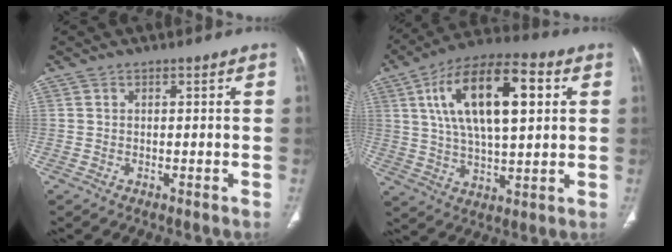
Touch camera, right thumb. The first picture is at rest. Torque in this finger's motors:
{"motor_torque": [-0.74, 4.26, 2.03, 0.42, 0.57]}